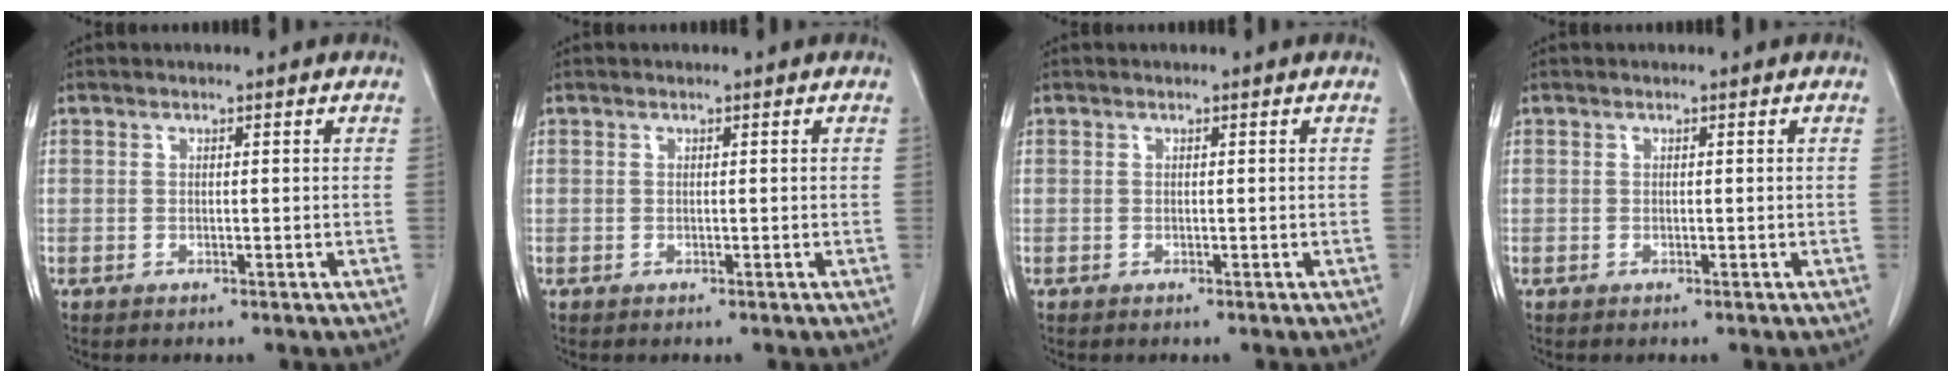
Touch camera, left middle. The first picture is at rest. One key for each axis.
{"total": 0.0}
{"total": 0.0}
{"total": 0.0}